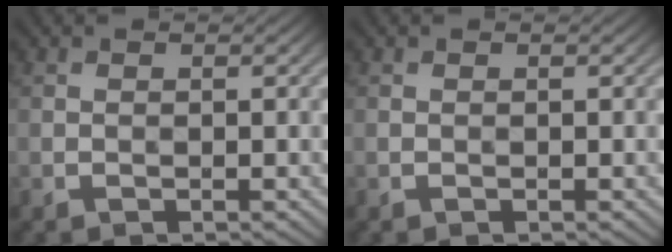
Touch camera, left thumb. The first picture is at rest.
{"total": 0.0}